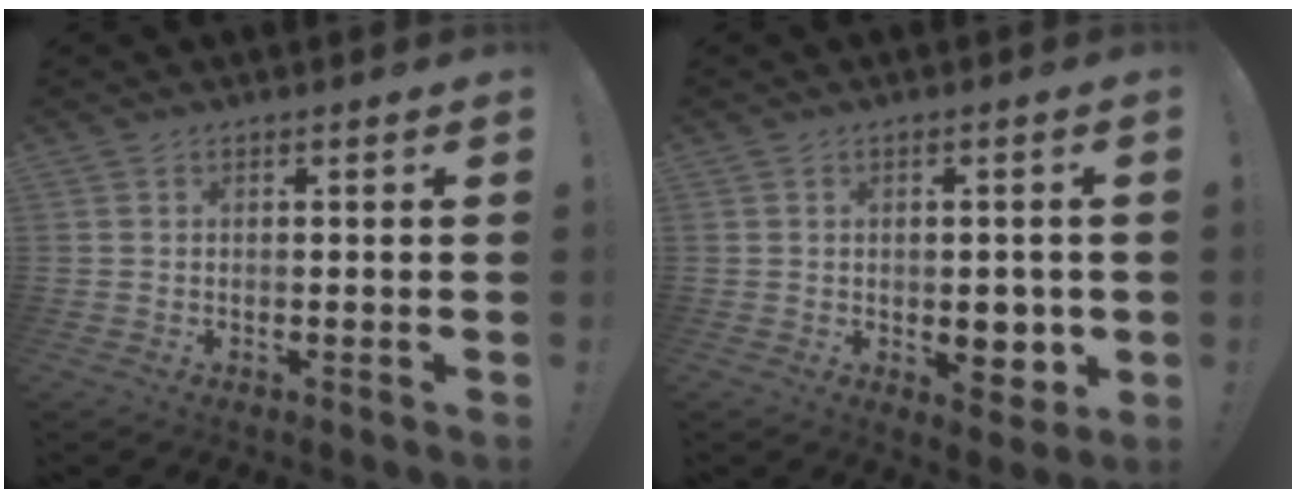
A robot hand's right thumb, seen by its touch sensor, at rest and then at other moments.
{"total": 7.2, "force": [-1.2, 4.8, 5.2], "torque": [-0.049, 0.003, -0.014]}